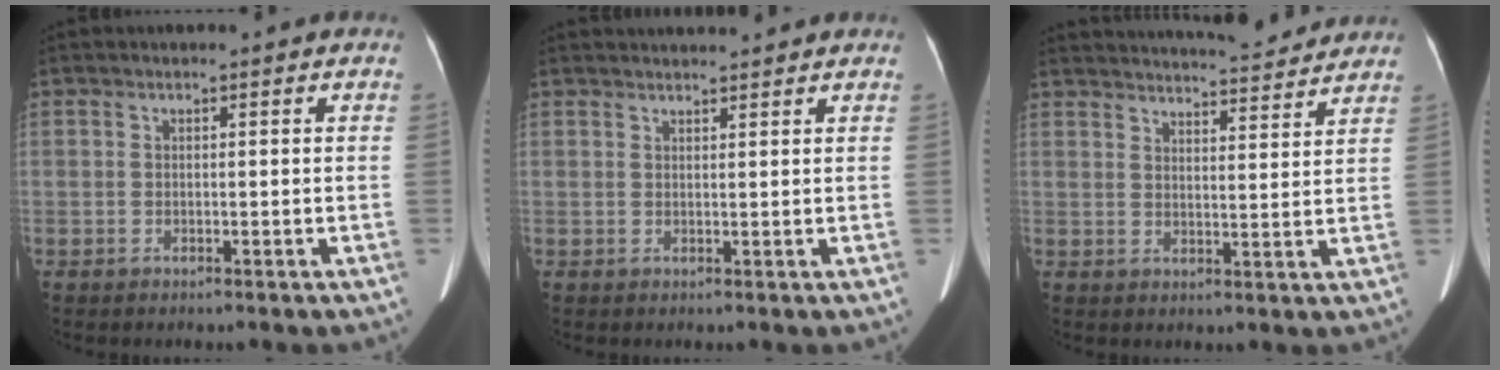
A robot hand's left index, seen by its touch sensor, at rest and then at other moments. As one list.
[{"total": 4.9, "force": [4.8, 0.3, 1.1], "torque": [-0.016, 0.029, 0.061]}, {"total": 16.7, "force": [15.9, 1.8, 4.9], "torque": [-0.074, 0.011, 0.212]}]